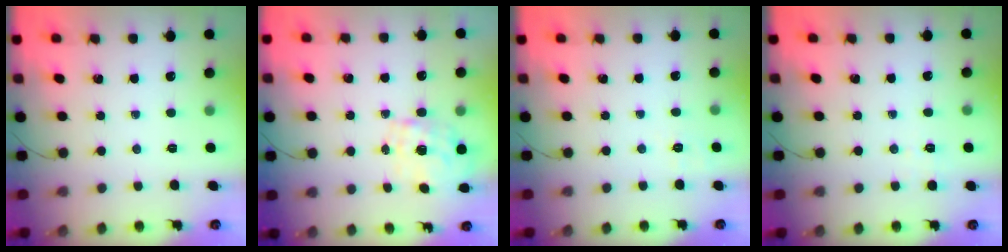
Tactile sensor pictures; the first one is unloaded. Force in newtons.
{"total": 1.6, "press": 1.4, "slide": 0.8}
{"total": 2.0, "press": 0.8, "slide": 1.9}
{"total": 2.1, "press": 1.2, "slide": 1.7}